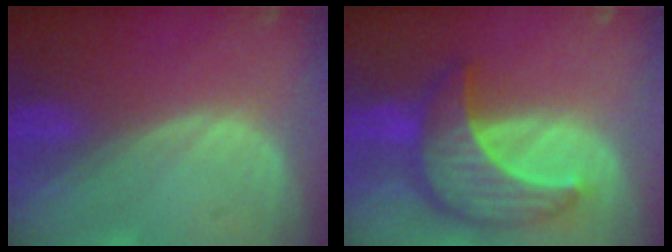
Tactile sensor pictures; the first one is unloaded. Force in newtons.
{"total": 9.6, "press": 9.6, "slide": 0.8}